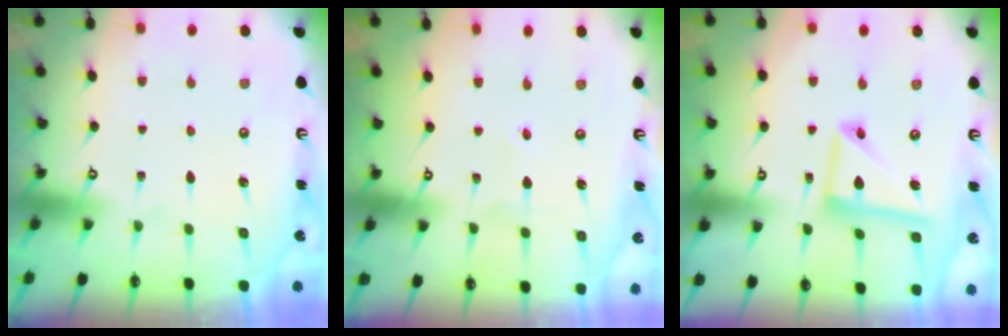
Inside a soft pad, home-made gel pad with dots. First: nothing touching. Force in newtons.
{"total": 2.0, "press": 1.9, "slide": 0.5}
{"total": 13.8, "press": 13.7, "slide": 1.4}